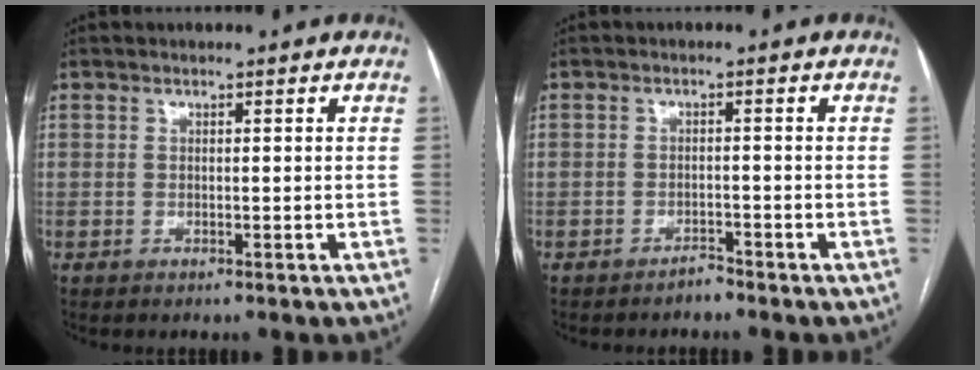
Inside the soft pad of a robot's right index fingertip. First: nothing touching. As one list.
[{"total": 1.5, "force": [-1.4, 0.3, 0.1], "torque": [0.001, 0.000, -0.023]}]